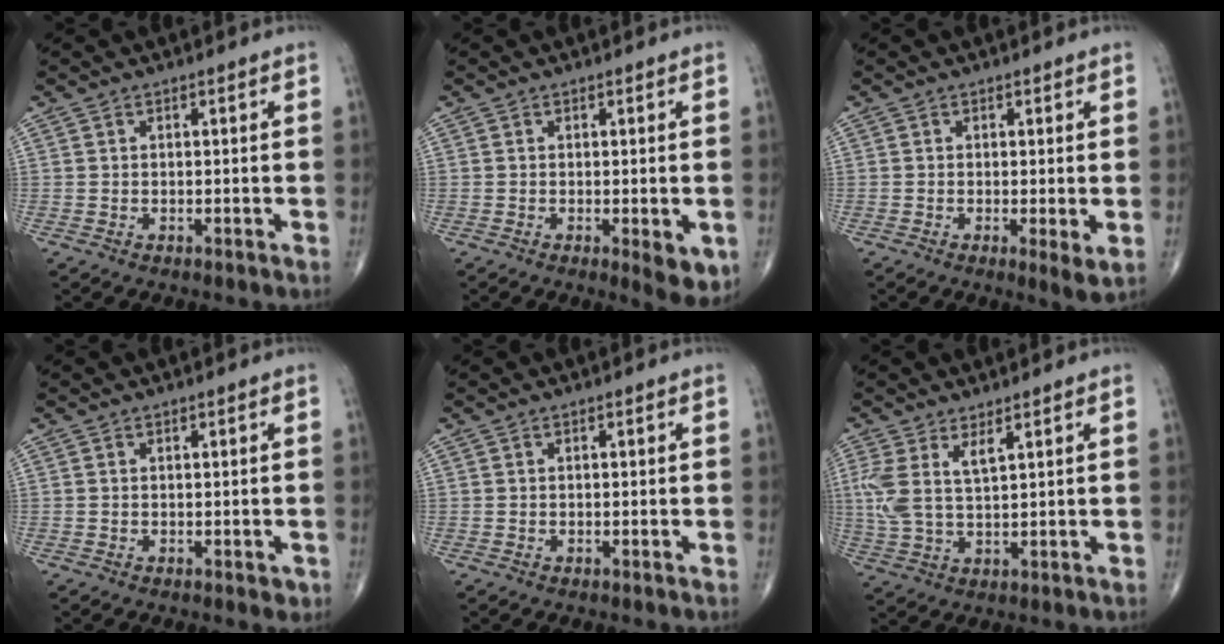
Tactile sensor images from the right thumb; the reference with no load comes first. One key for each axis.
{"total": 5.1, "fx": -1.3, "fy": 1.7, "fz": 4.6, "tx": -0.058, "ty": -0.013, "tz": -0.015}
{"total": 3.1, "fx": -0.3, "fy": 0.6, "fz": 3.0, "tx": -0.053, "ty": -0.014, "tz": -0.011}
{"total": 1.1, "fx": -0.2, "fy": 0.7, "fz": 0.9, "tx": -0.007, "ty": -0.002, "tz": -0.001}
{"total": 0.0}
{"total": 6.9, "fx": 2.9, "fy": 2.5, "fz": 5.7, "tx": -0.141, "ty": -0.008, "tz": 0.066}